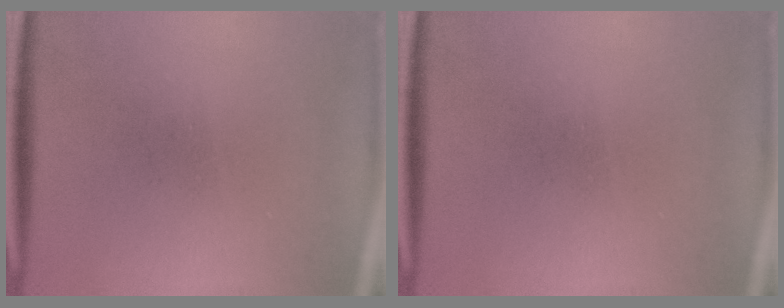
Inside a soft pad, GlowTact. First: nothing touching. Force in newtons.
{"total": 0.0}